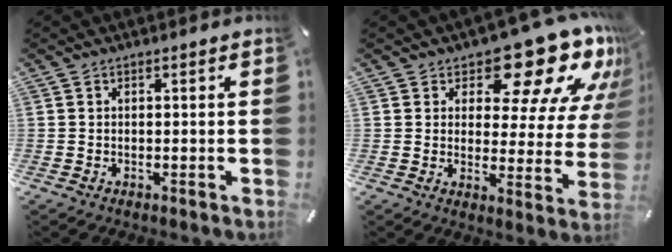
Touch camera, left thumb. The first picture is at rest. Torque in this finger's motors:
{"motor_torque": [2.44, 2.57, 1.24, -1.53, 0.35]}